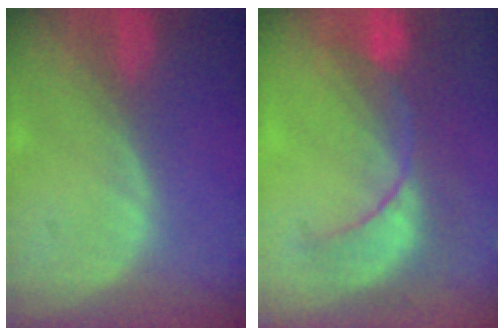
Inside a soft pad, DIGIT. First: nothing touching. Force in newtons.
{"total": 8.4, "press": 8.2, "slide": 1.8}